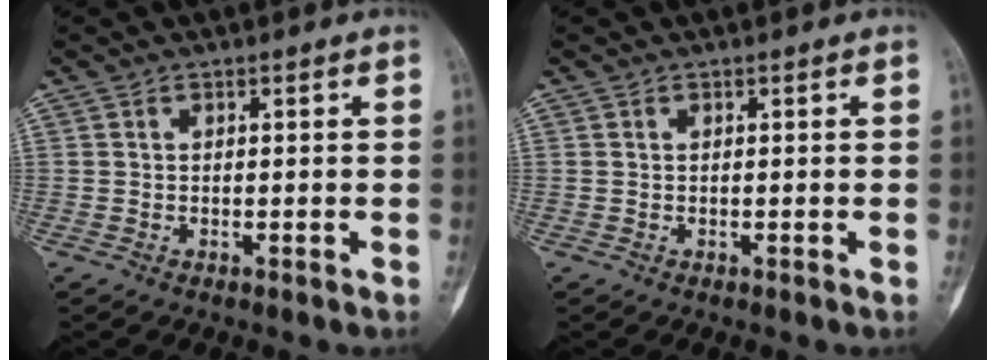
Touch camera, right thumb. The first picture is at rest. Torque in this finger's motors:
{"motor_torque": [0.40, 0.20, 0.00, 0.05, 0.00]}